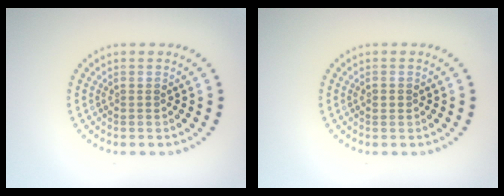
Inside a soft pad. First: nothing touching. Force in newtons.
{"total": 0.8, "press": 0.8, "slide": 0.1}